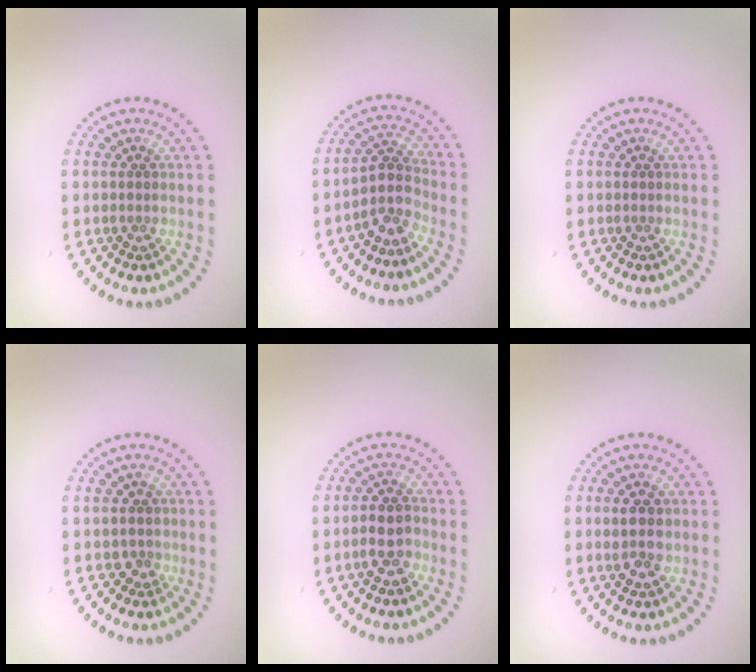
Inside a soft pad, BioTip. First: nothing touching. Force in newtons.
{"total": 3.0, "press": 2.3, "slide": 1.9}
{"total": 0.0}
{"total": 1.3, "press": 1.0, "slide": 0.8}
{"total": 2.4, "press": 2.3, "slide": 0.8}
{"total": 2.5, "press": 2.5, "slide": 0.2}